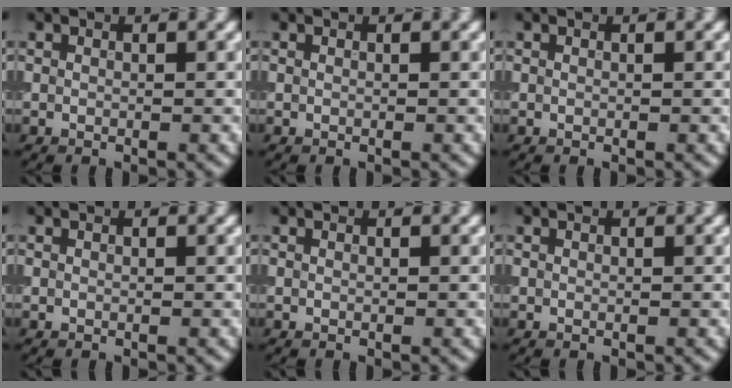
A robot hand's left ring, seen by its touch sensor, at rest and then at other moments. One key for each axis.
{"total": 0.0}
{"total": 0.0}
{"total": 0.0}
{"total": 0.0}
{"total": 0.0}